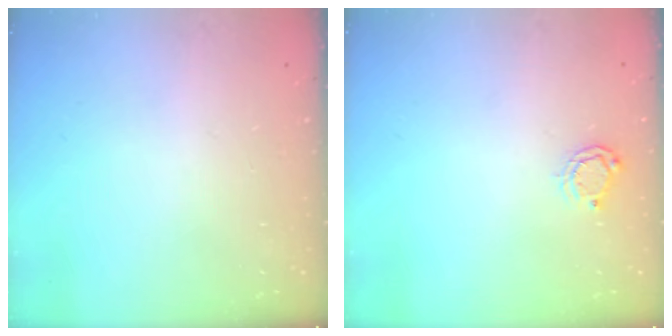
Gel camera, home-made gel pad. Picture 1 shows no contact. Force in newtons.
{"total": 5.7, "press": 5.7, "slide": 0.3}